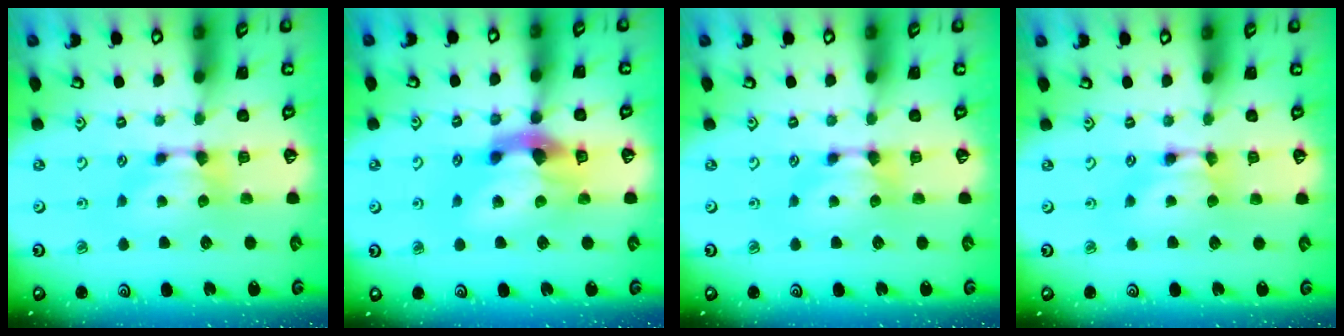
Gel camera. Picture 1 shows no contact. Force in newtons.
{"total": 6.6, "press": 6.2, "slide": 2.2}
{"total": 0.0}
{"total": 1.6, "press": 1.6, "slide": 0.2}